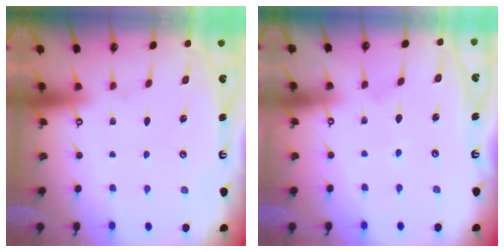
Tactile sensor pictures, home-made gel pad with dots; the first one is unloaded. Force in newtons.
{"total": 2.6, "press": 2.6, "slide": 0.3}